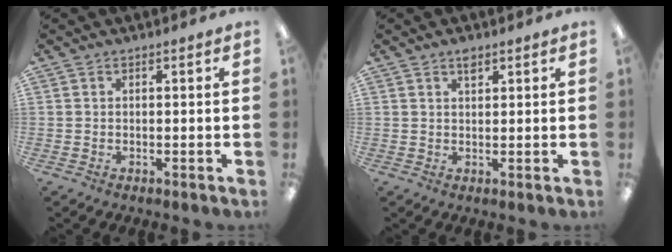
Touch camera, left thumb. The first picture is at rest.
{"total": 2.3, "force": [1.6, 1.0, 1.3], "torque": [-0.014, -0.006, 0.025]}